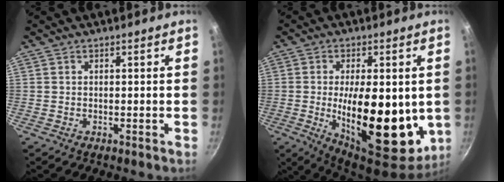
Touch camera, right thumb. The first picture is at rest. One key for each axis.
{"total": 20.7, "fx": -1.5, "fy": 9.3, "fz": 18.5, "tx": -0.259, "ty": -0.023, "tz": -0.014}